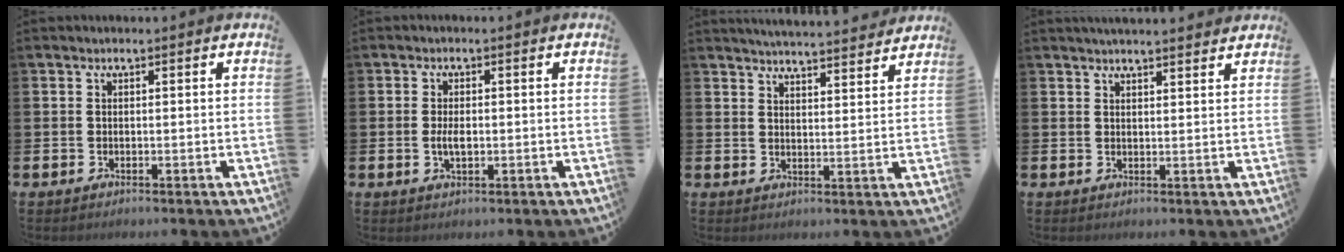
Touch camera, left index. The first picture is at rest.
{"total": 2.4, "force": [-0.1, 1.2, 2.1], "torque": [-0.025, -0.004, -0.006]}
{"total": 5.0, "force": [5.0, -0.2, 0.4], "torque": [-0.012, -0.036, 0.088]}
{"total": 3.0, "force": [2.9, 0.0, 0.4], "torque": [-0.007, -0.014, 0.052]}